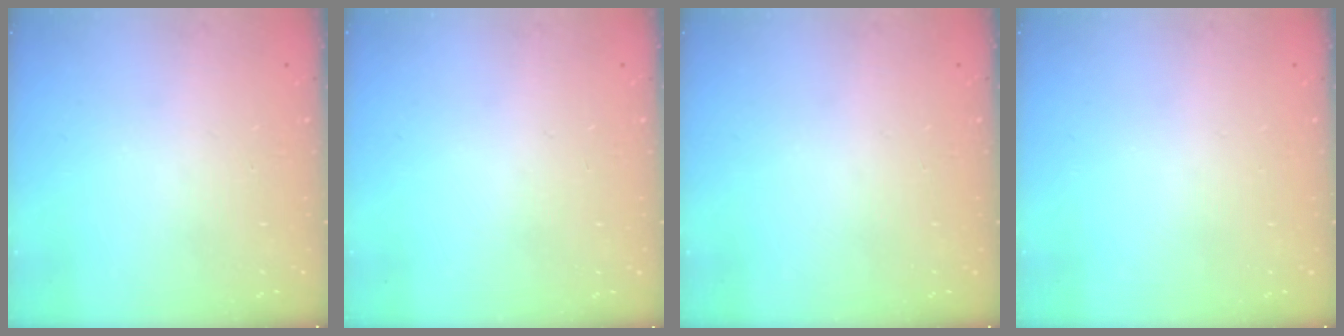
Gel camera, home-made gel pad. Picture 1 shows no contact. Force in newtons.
{"total": 0.0}
{"total": 0.0}
{"total": 0.0}